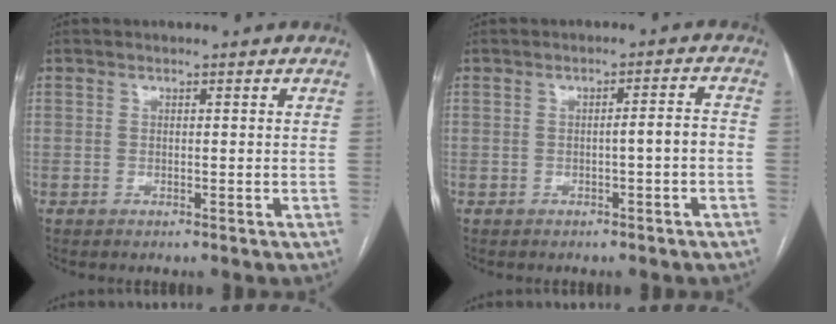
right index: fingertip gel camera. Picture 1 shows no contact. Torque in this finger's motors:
{"motor_torque": [0.52, -0.09, 0.31, 0.06]}